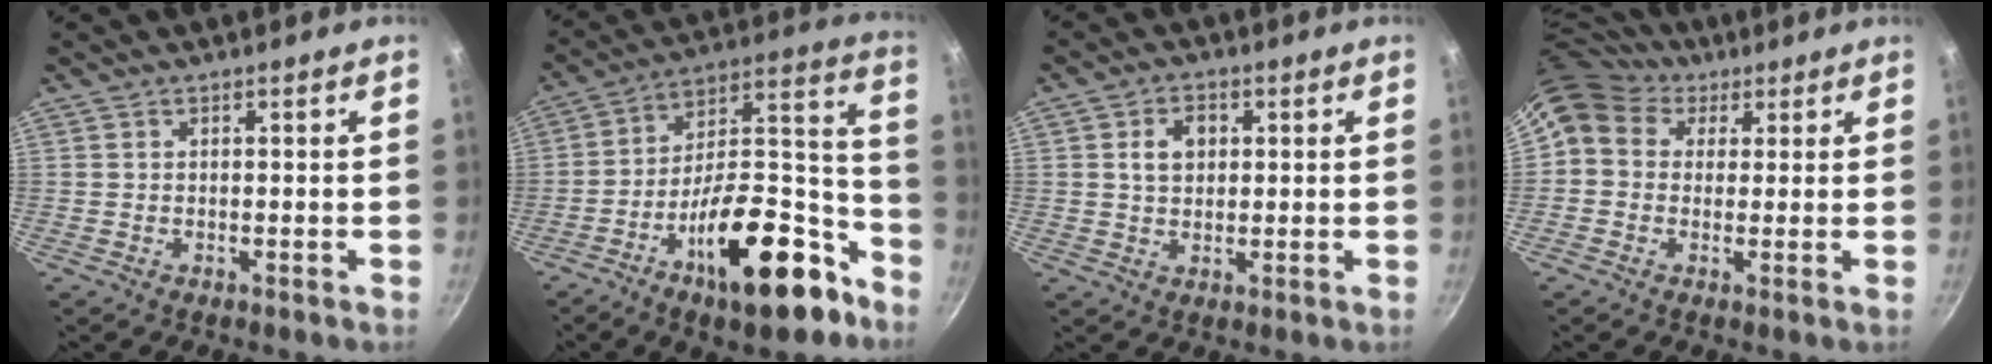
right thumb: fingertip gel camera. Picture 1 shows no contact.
{"total": 24.5, "force": [-13.5, 10.1, 17.8], "torque": [-0.211, 0.106, -0.211]}
{"total": 5.2, "force": [1.1, 3.9, 3.2], "torque": [-0.037, 0.005, 0.017]}
{"total": 9.8, "force": [4.4, 7.8, 3.9], "torque": [-0.054, 0.005, 0.059]}